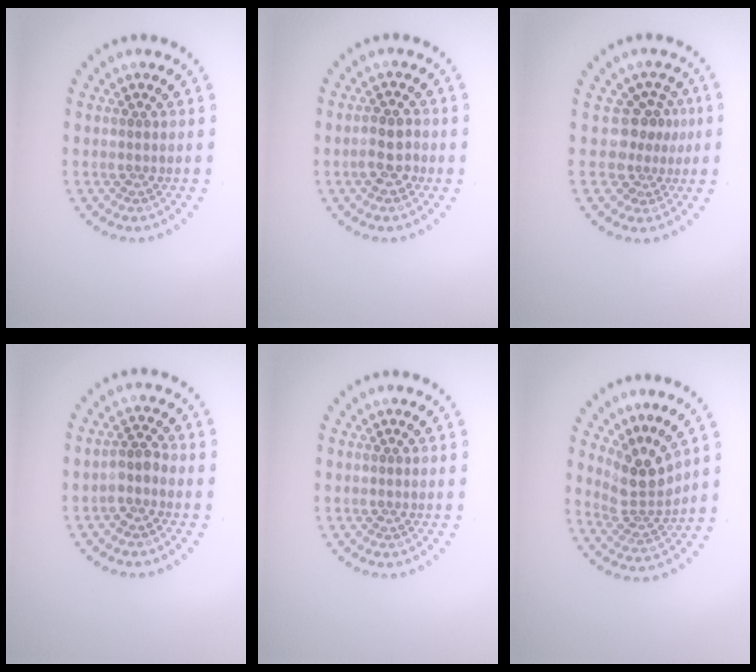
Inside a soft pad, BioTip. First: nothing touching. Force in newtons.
{"total": 2.4, "press": 2.3, "slide": 0.7}
{"total": 2.9, "press": 2.1, "slide": 2.0}
{"total": 2.0, "press": 1.7, "slide": 1.1}
{"total": 0.0}
{"total": 3.5, "press": 2.7, "slide": 2.2}